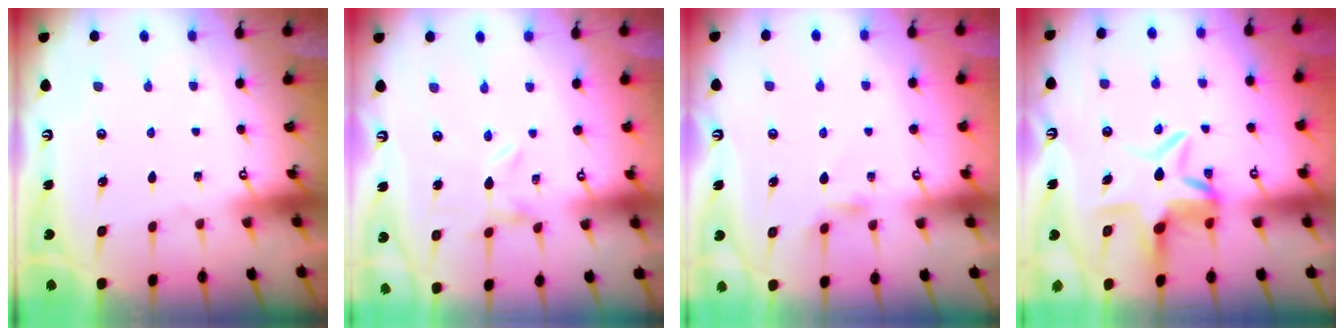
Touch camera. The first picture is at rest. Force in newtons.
{"total": 0.0}
{"total": 2.9, "press": 2.9, "slide": 0.4}
{"total": 7.7, "press": 7.6, "slide": 0.9}